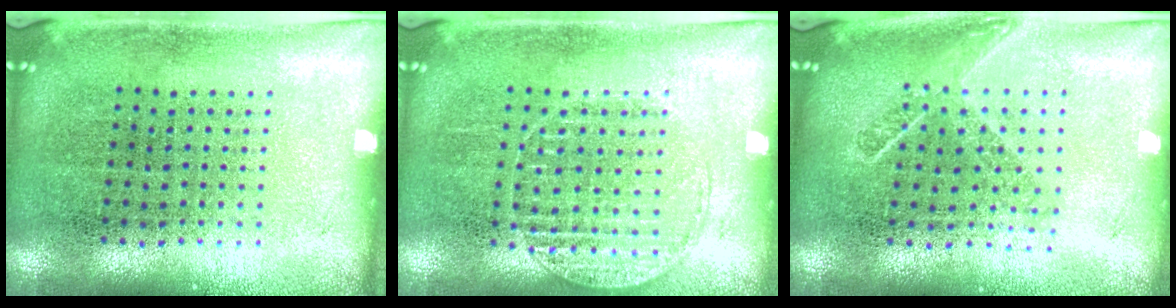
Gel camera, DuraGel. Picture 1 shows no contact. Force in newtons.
{"total": 1.2, "press": 1.1, "slide": 0.4}
{"total": 1.7, "press": 1.3, "slide": 1.1}